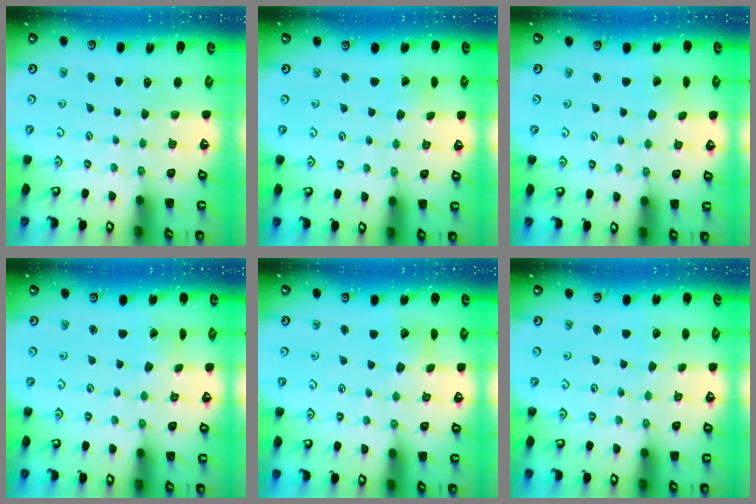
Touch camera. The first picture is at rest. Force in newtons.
{"total": 0.9, "press": 0.9, "slide": 0.1}
{"total": 2.6, "press": 2.6, "slide": 0.3}
{"total": 1.4, "press": 1.4, "slide": 0.1}
{"total": 6.4, "press": 6.4, "slide": 0.9}
{"total": 1.5, "press": 1.5, "slide": 0.0}